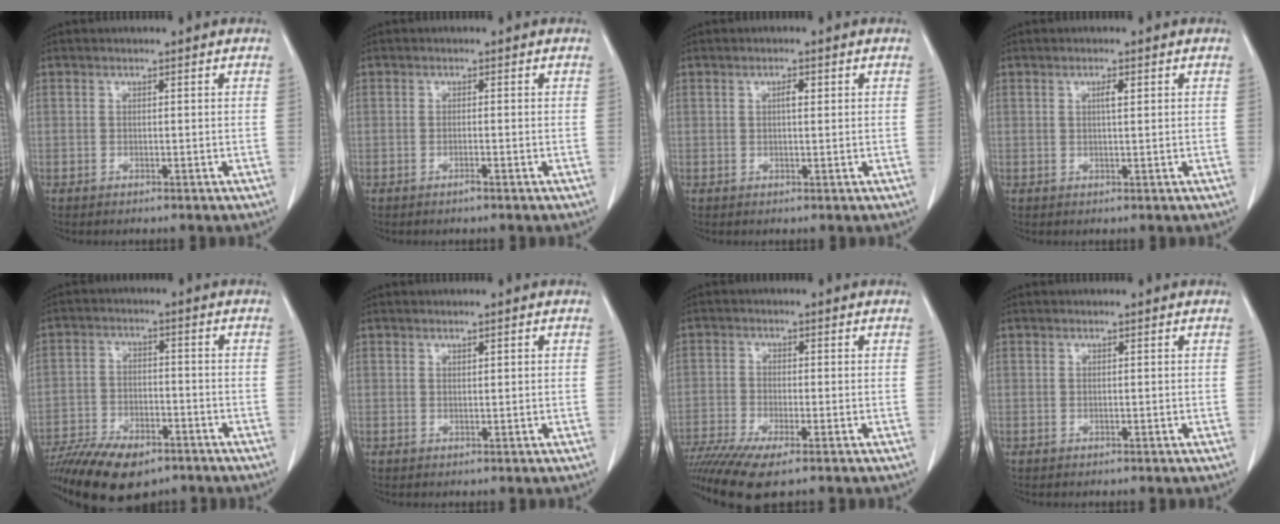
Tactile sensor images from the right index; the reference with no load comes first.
{"total": 0.9, "force": [-0.6, -0.1, 0.6], "torque": [-0.012, 0.000, -0.012]}
{"total": 1.5, "force": [0.4, 0.4, 1.4], "torque": [-0.022, 0.002, 0.006]}
{"total": 1.6, "force": [0.6, 0.2, 1.4], "torque": [-0.022, 0.001, 0.008]}
{"total": 15.4, "force": [-11.3, 6.2, 8.5], "torque": [-0.169, -0.019, -0.187]}
{"total": 0.9, "force": [0.4, 0.2, 0.7], "torque": [-0.011, 0.001, 0.007]}
{"total": 10.4, "force": [-7.6, 1.6, 7.0], "torque": [-0.133, -0.013, -0.133]}
{"total": 0.0}